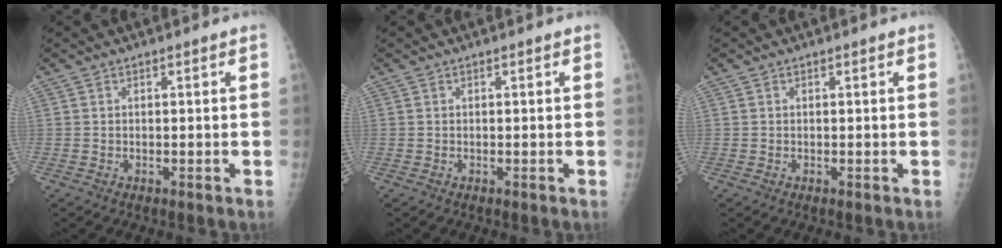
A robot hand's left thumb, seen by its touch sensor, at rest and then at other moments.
{"total": 0.0}
{"total": 0.0}